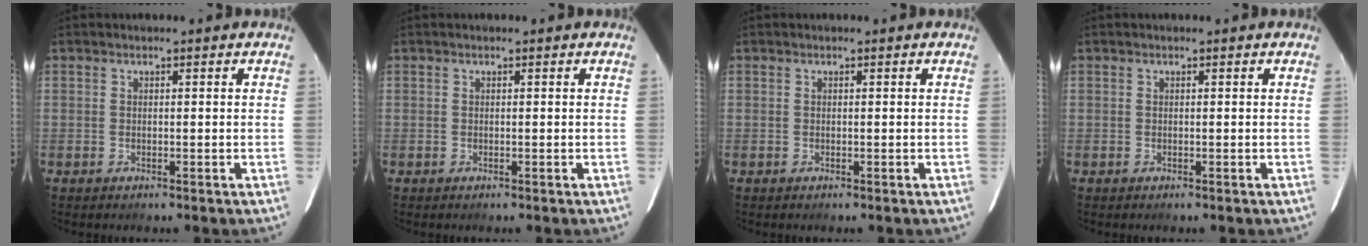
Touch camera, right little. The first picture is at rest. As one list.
[{"total": 0.0}, {"total": 0.0}, {"total": 0.0}]